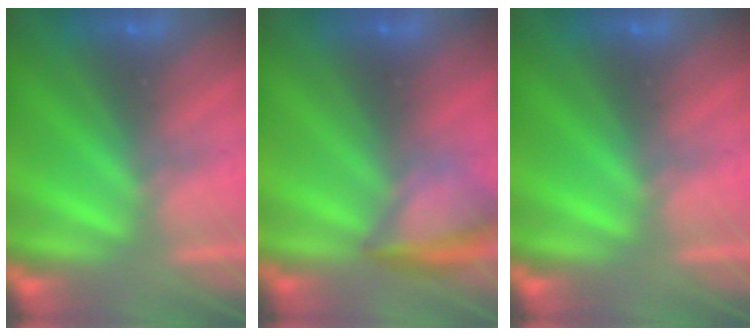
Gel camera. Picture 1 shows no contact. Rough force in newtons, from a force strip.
{"total": 7.1}
{"total": 0.0}